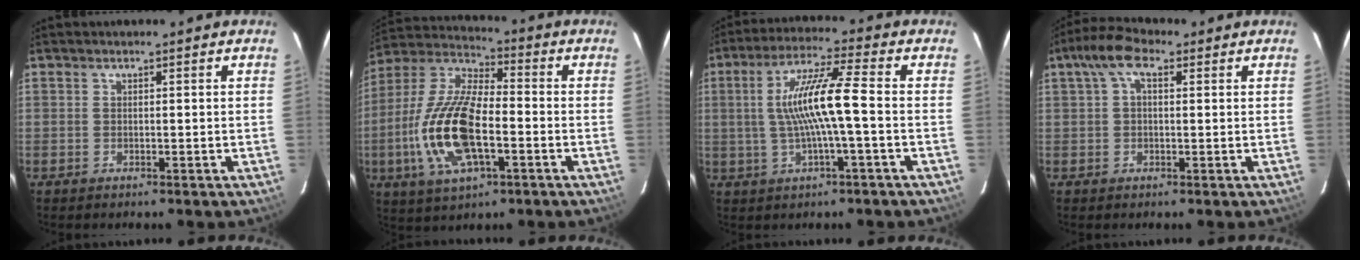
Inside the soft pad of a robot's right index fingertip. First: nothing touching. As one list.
[{"total": 18.1, "force": [-4.6, 7.3, 15.9], "torque": [-0.342, -0.006, -0.090]}, {"total": 10.0, "force": [-0.4, -0.6, 9.9], "torque": [-0.188, 0.006, -0.001]}, {"total": 5.0, "force": [2.3, 2.3, 3.8], "torque": [-0.074, 0.020, 0.044]}]